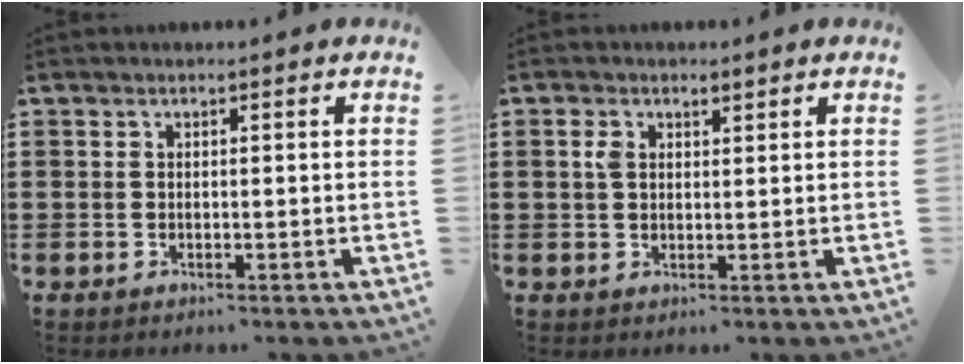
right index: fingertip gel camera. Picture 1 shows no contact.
{"total": 2.1, "force": [0.9, 1.2, 1.5], "torque": [-0.033, 0.006, 0.016]}